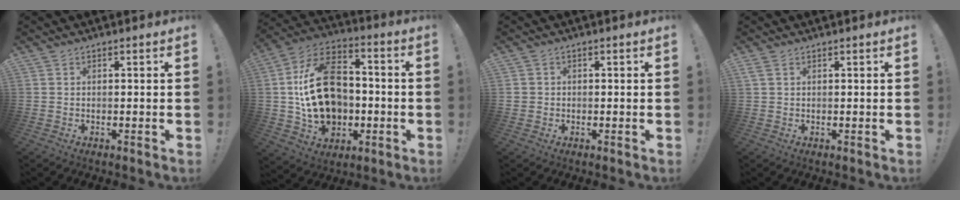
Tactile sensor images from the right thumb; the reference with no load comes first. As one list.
[{"total": 22.3, "force": [-0.6, 16.3, 15.1], "torque": [-0.258, 0.018, 0.002]}, {"total": 1.7, "force": [-0.5, 1.6, 0.5], "torque": [-0.013, 0.008, -0.007]}, {"total": 0.6, "force": [0.0, 0.1, 0.5], "torque": [-0.013, 0.007, 0.000]}]